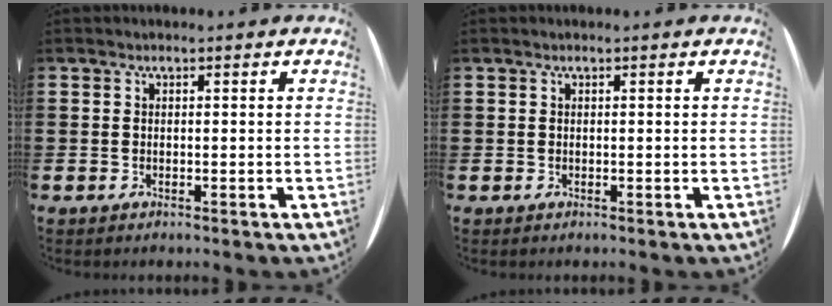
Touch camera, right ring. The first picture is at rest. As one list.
[{"total": 0.0}]